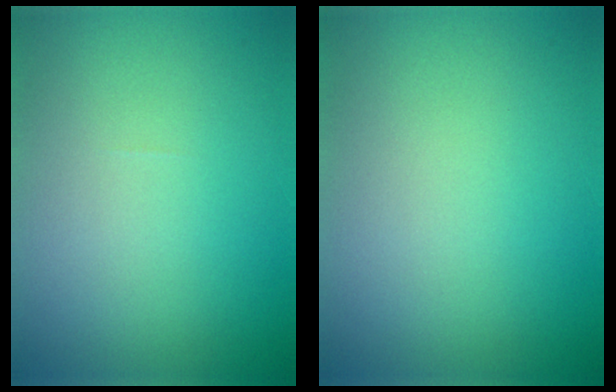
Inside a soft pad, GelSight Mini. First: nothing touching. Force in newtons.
{"total": 0.0}